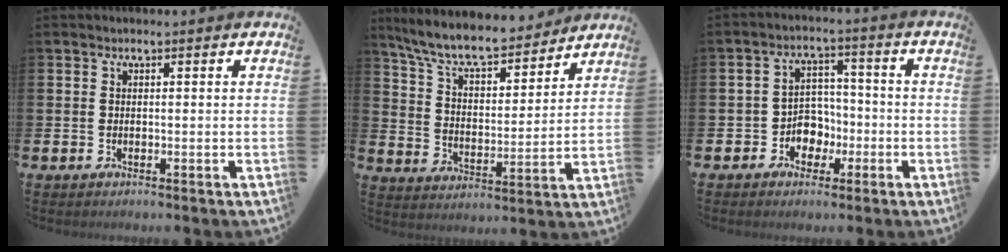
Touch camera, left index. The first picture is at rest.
{"total": 9.1, "force": [8.2, 2.1, 3.3], "torque": [-0.092, -0.056, 0.142]}
{"total": 5.0, "force": [-1.7, 4.2, 1.9], "torque": [-0.040, 0.008, -0.037]}